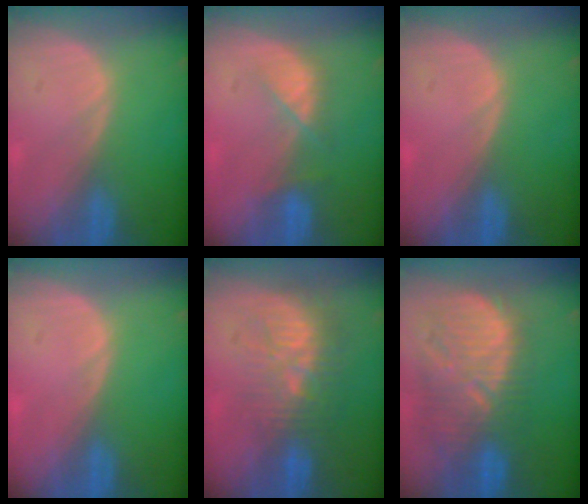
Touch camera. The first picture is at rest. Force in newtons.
{"total": 3.7, "press": 3.7, "slide": 0.6}
{"total": 0.0}
{"total": 0.0}
{"total": 9.2, "press": 8.5, "slide": 3.4}
{"total": 12.1, "press": 11.2, "slide": 4.6}